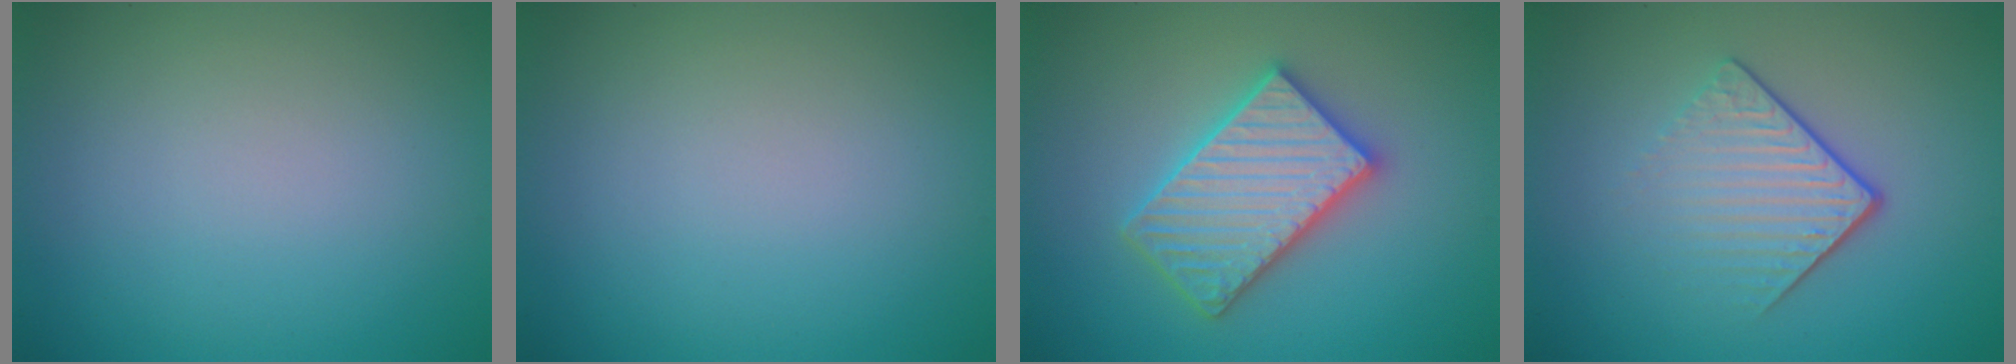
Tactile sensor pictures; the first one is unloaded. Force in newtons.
{"total": 0.0}
{"total": 5.5, "press": 5.5, "slide": 0.9}
{"total": 4.2, "press": 2.5, "slide": 3.4}